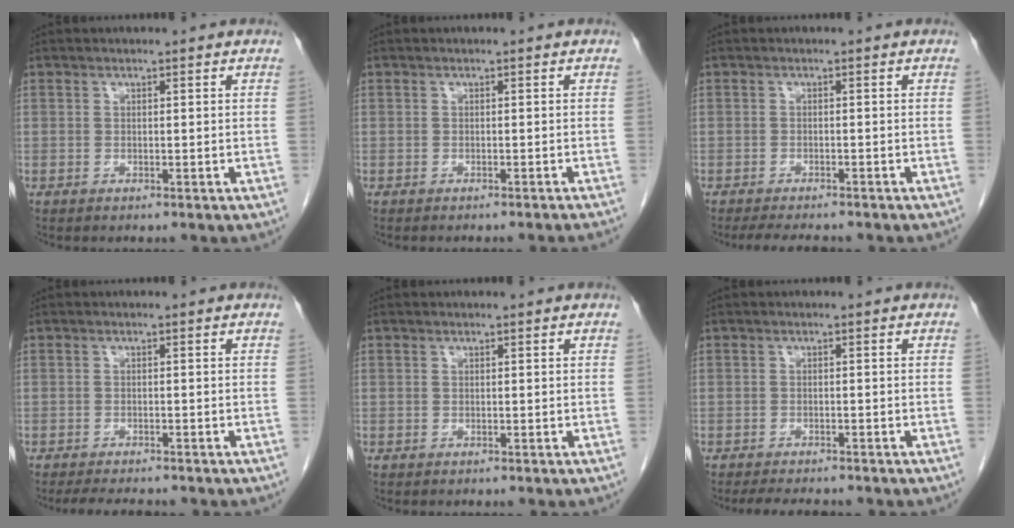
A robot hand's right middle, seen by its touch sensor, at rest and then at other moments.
{"total": 5.0, "force": [-4.6, -0.7, 1.8], "torque": [-0.013, -0.013, -0.054]}
{"total": 6.5, "force": [-5.8, 1.2, 2.8], "torque": [-0.039, -0.008, -0.084]}
{"total": 6.1, "force": [-5.4, 1.0, 2.6], "torque": [-0.035, -0.009, -0.079]}
{"total": 0.0}
{"total": 6.1, "force": [-5.4, 1.2, 2.5], "torque": [-0.034, -0.007, -0.077]}